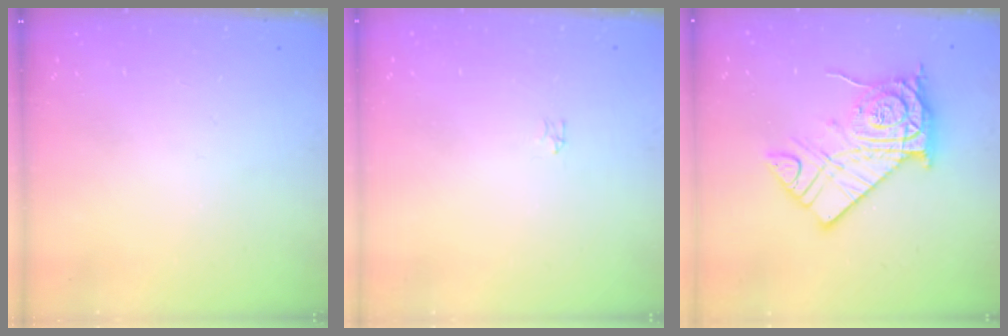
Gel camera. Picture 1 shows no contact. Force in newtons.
{"total": 0.0}
{"total": 16.8, "press": 16.8, "slide": 0.6}